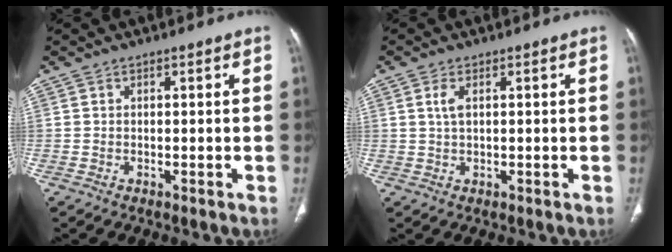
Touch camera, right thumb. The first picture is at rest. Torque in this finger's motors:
{"motor_torque": [-0.44, -0.33, 0.06, -0.10, 0.08]}